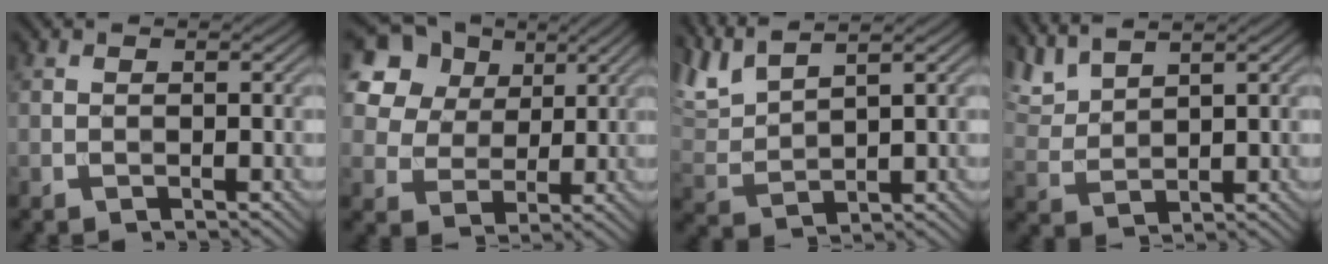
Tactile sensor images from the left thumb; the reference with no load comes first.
{"total": 15.0, "force": [8.0, 10.9, 6.5], "torque": [-0.202, 0.024, 0.182]}
{"total": 6.2, "force": [4.9, 1.3, 3.6], "torque": [-0.095, 0.014, 0.104]}
{"total": 4.7, "force": [4.1, 1.0, 2.0], "torque": [-0.063, 0.008, 0.090]}